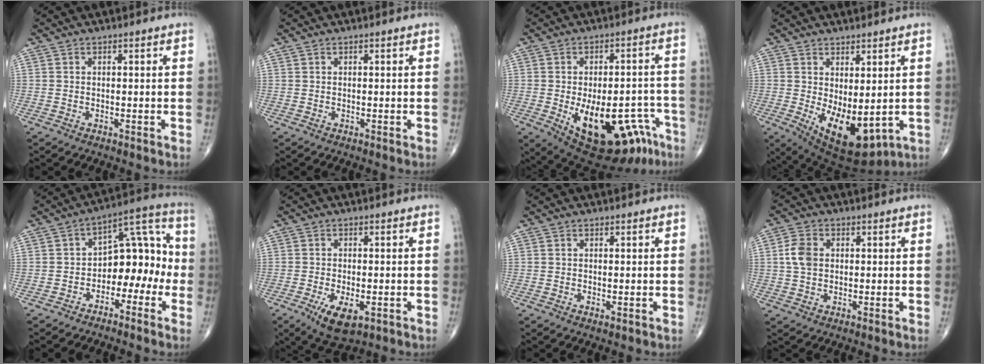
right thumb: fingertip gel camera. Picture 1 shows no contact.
{"total": 0.0}
{"total": 21.2, "force": [-9.4, 10.2, 16.0], "torque": [-0.182, 0.033, -0.110]}
{"total": 11.5, "force": [-1.2, 5.4, 10.1], "torque": [-0.149, -0.022, 0.008]}
{"total": 12.0, "force": [-3.5, 7.7, 8.6], "torque": [-0.076, 0.066, -0.062]}
{"total": 7.2, "force": [-3.0, 3.2, 5.7], "torque": [-0.097, -0.006, -0.040]}
{"total": 0.6, "force": [-0.2, 0.1, 0.5], "torque": [-0.010, -0.005, -0.004]}
{"total": 4.8, "force": [0.6, 3.5, 3.2], "torque": [-0.063, 0.004, 0.006]}